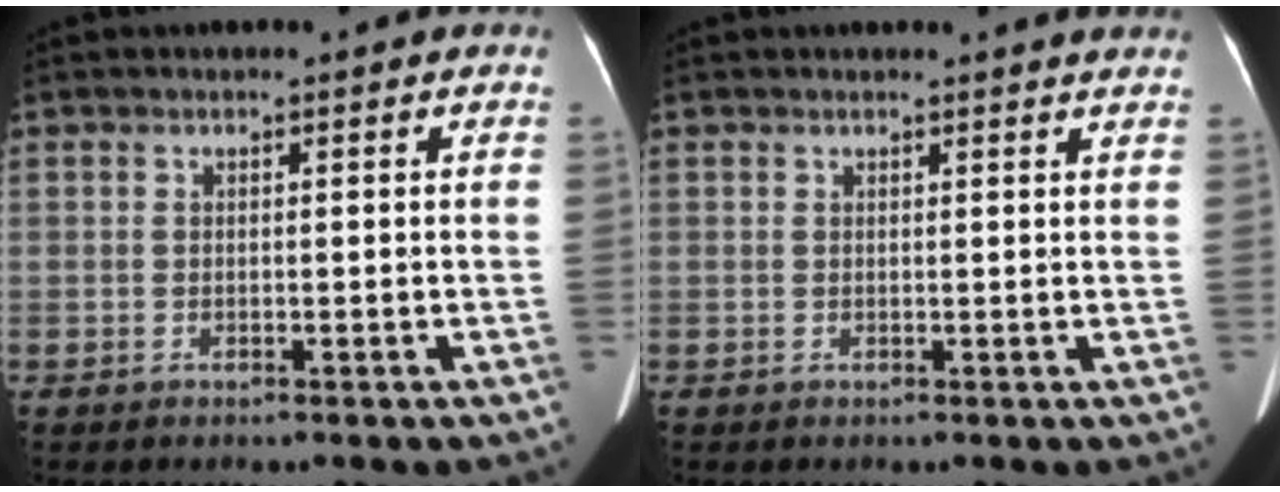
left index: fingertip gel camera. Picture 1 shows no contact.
{"total": 3.9, "force": [3.8, 0.4, 0.9], "torque": [-0.011, 0.003, 0.030]}